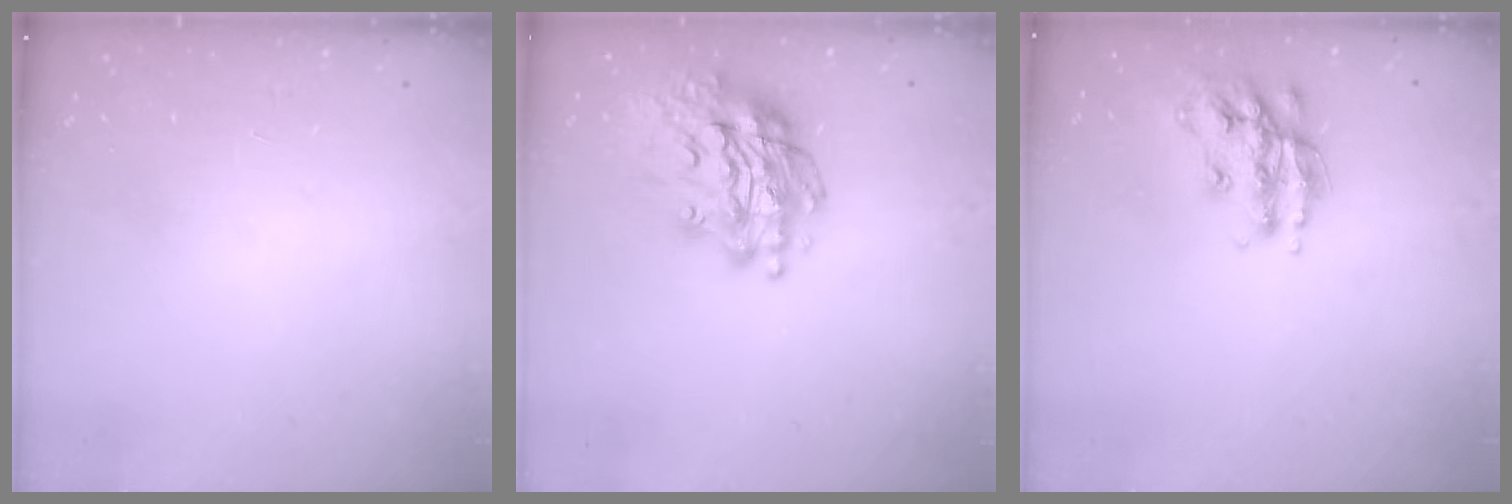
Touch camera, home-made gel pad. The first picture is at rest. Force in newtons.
{"total": 18.9, "press": 18.8, "slide": 2.2}
{"total": 15.9, "press": 15.9, "slide": 0.9}